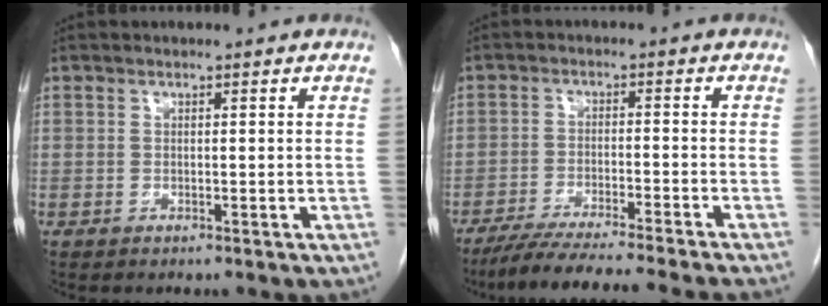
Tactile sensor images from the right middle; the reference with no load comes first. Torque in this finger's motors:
{"motor_torque": [0.79, -0.77, 0.10, 0.07]}